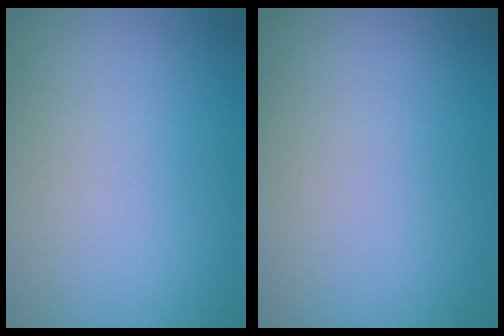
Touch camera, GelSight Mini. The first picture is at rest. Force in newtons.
{"total": 0.0}